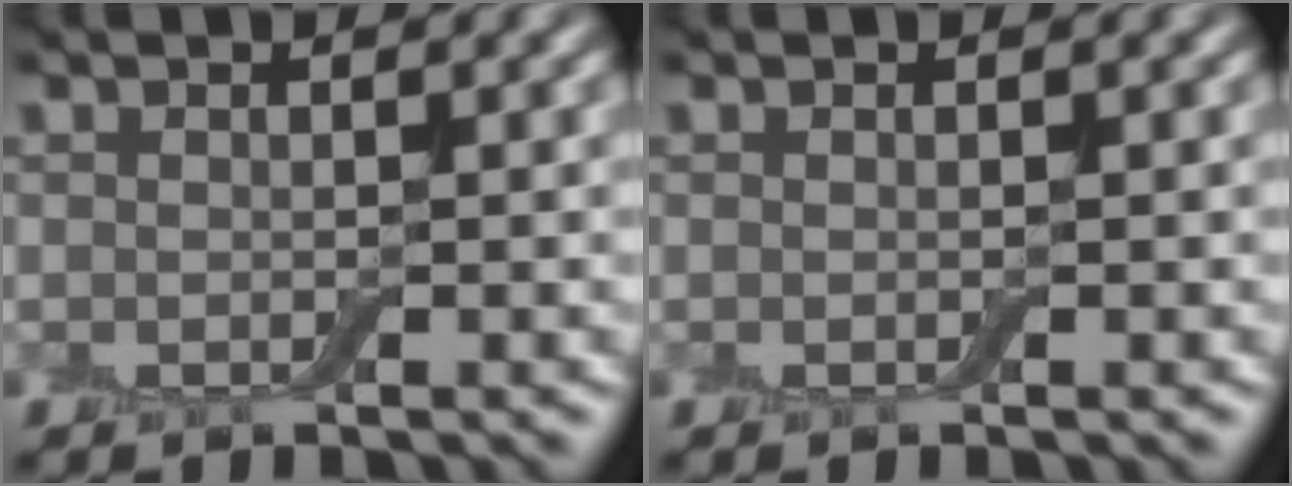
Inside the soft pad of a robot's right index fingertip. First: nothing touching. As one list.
[{"total": 0.0}]